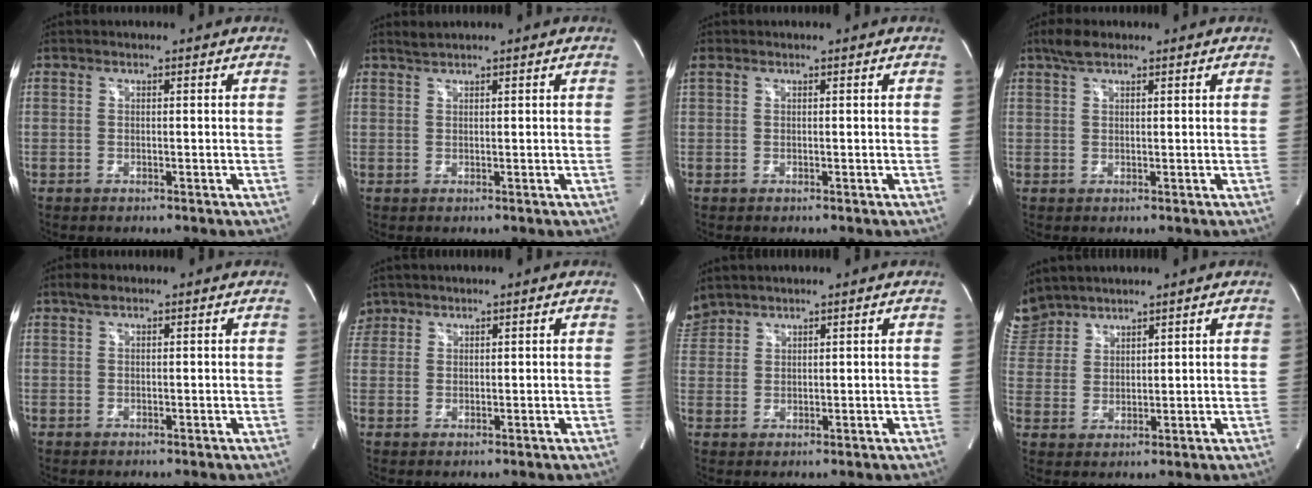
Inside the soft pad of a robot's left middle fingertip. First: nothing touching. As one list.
[{"total": 1.2, "force": [1.1, -0.3, 0.2], "torque": [-0.009, 0.005, 0.028]}, {"total": 0.7, "force": [0.5, 0.4, 0.3], "torque": [-0.016, 0.019, 0.012]}, {"total": 3.0, "force": [2.3, 0.9, 1.8], "torque": [-0.043, 0.012, 0.045]}, {"total": 1.5, "force": [1.1, 0.5, 0.9], "torque": [-0.024, 0.012, 0.022]}, {"total": 2.9, "force": [2.2, 1.9, -0.1], "torque": [0.005, 0.013, 0.044]}, {"total": 3.8, "force": [3.6, 1.1, 0.1], "torque": [-0.014, 0.020, 0.079]}, {"total": 7.4, "force": [6.7, 3.0, 0.2], "torque": [-0.015, 0.014, 0.147]}]